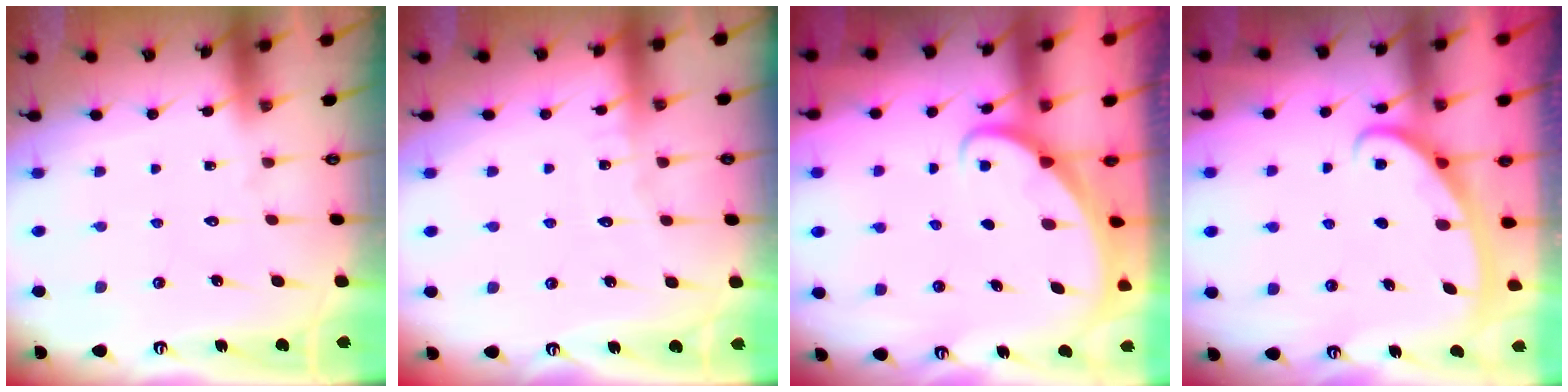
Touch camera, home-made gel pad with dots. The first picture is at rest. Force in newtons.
{"total": 3.4, "press": 3.4, "slide": 0.3}
{"total": 1.9, "press": 1.9, "slide": 0.1}
{"total": 2.8, "press": 2.8, "slide": 0.4}